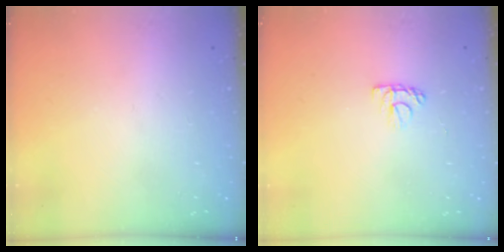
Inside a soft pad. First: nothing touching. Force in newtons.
{"total": 4.9, "press": 4.9, "slide": 0.3}